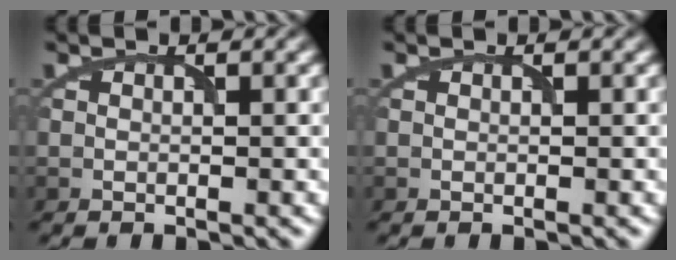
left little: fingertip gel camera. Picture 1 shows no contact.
{"total": 0.0}